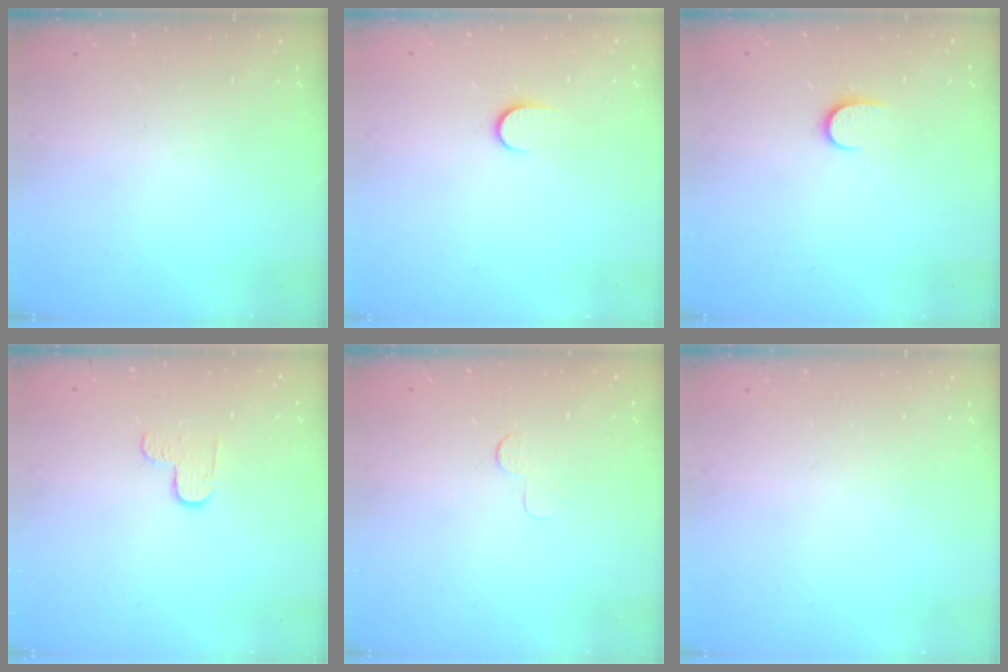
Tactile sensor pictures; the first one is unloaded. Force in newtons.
{"total": 5.7, "press": 5.7, "slide": 0.5}
{"total": 6.5, "press": 6.5, "slide": 0.7}
{"total": 3.1, "press": 3.1, "slide": 0.4}
{"total": 3.0, "press": 2.9, "slide": 0.3}
{"total": 0.0}